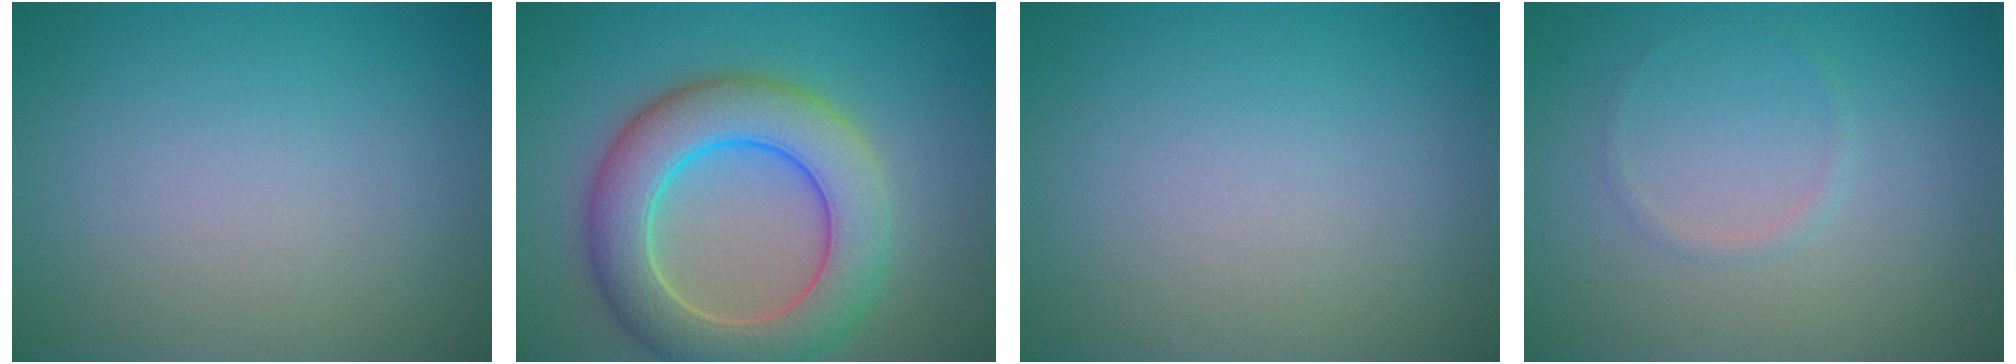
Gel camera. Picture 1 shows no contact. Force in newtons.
{"total": 8.3, "press": 8.2, "slide": 0.3}
{"total": 0.0}
{"total": 0.7, "press": 0.7, "slide": 0.1}